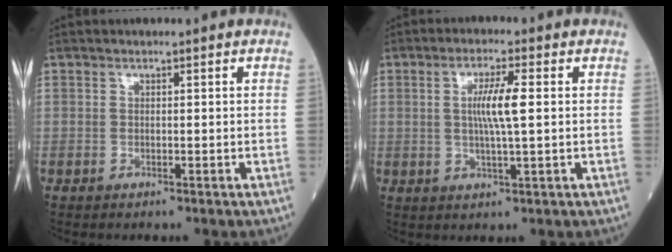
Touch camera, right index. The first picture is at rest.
{"total": 5.6, "force": [0.8, 0.0, 5.6], "torque": [-0.107, 0.001, 0.016]}